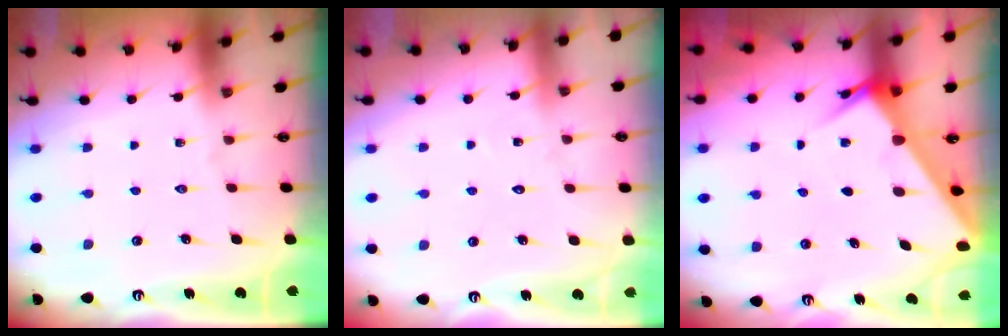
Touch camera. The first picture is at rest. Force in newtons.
{"total": 4.5, "press": 4.4, "slide": 0.5}
{"total": 4.2, "press": 4.2, "slide": 0.3}